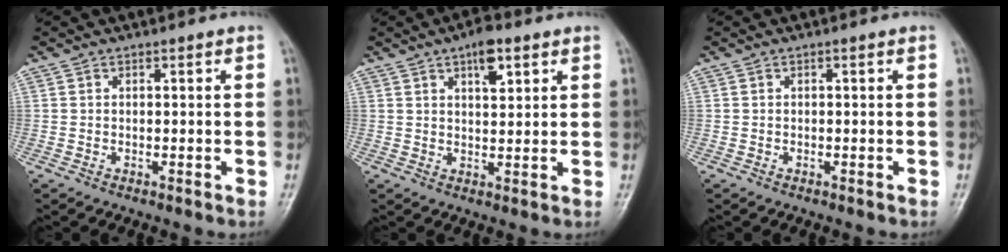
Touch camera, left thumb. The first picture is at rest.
{"total": 5.6, "force": [3.0, 2.4, 4.1], "torque": [-0.049, -0.013, 0.044]}
{"total": 0.0}